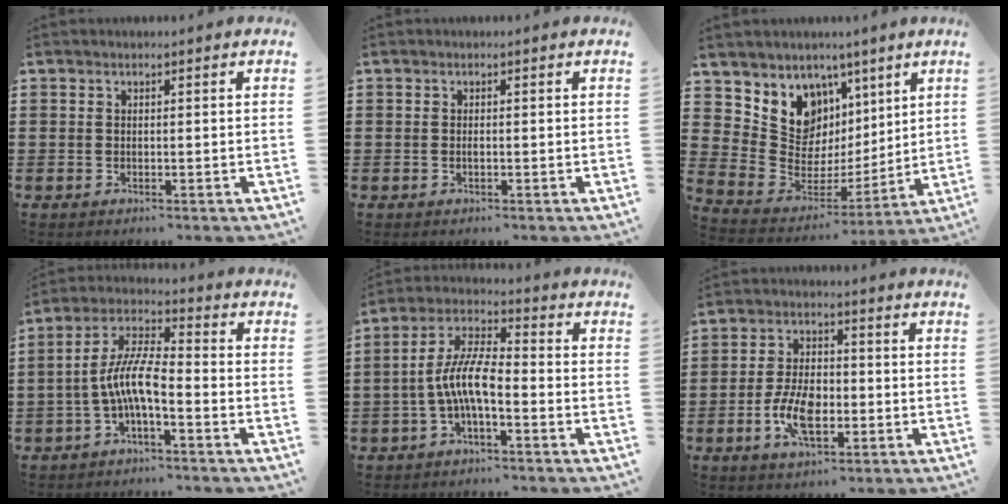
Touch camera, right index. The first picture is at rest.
{"total": 0.6, "force": [-0.1, 0.2, 0.5], "torque": [-0.012, -0.003, -0.002]}
{"total": 9.9, "force": [5.5, 8.0, 2.3], "torque": [-0.082, -0.060, 0.107]}
{"total": 8.0, "force": [-2.8, 2.1, 7.2], "torque": [-0.160, -0.009, -0.058]}
{"total": 8.4, "force": [-2.6, 2.6, 7.6], "torque": [-0.172, -0.006, -0.053]}
{"total": 7.5, "force": [-2.3, 4.0, 6.0], "torque": [-0.135, 0.003, -0.047]}